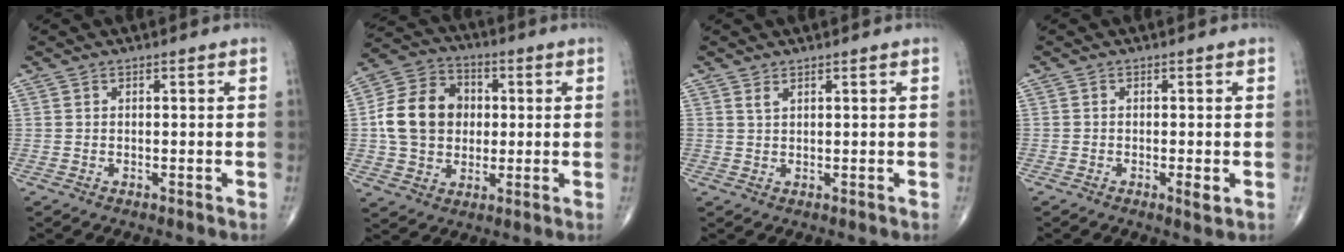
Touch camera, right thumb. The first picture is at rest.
{"total": 14.1, "force": [0.7, 11.4, 8.2], "torque": [-0.130, 0.021, 0.011]}
{"total": 1.1, "force": [0.8, 0.4, 0.6], "torque": [-0.010, -0.001, 0.019]}
{"total": 2.0, "force": [-0.7, 0.6, 1.8], "torque": [-0.032, -0.005, -0.012]}